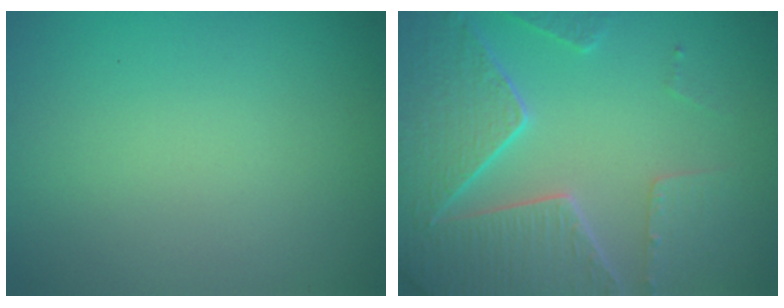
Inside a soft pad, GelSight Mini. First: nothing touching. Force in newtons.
{"total": 7.2, "press": 5.7, "slide": 4.5}